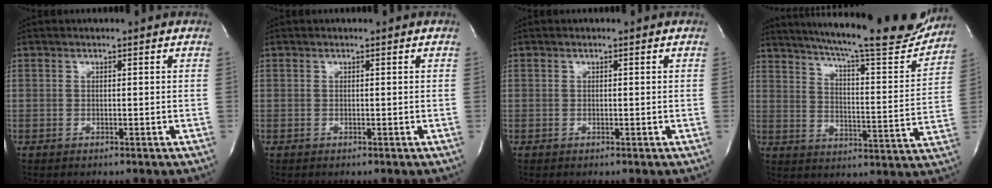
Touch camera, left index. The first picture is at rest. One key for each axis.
{"total": 0.0}
{"total": 0.0}
{"total": 23.8, "fx": 21.4, "fy": 2.2, "fz": 10.3, "tx": -0.165, "ty": -0.053, "tz": 0.277}